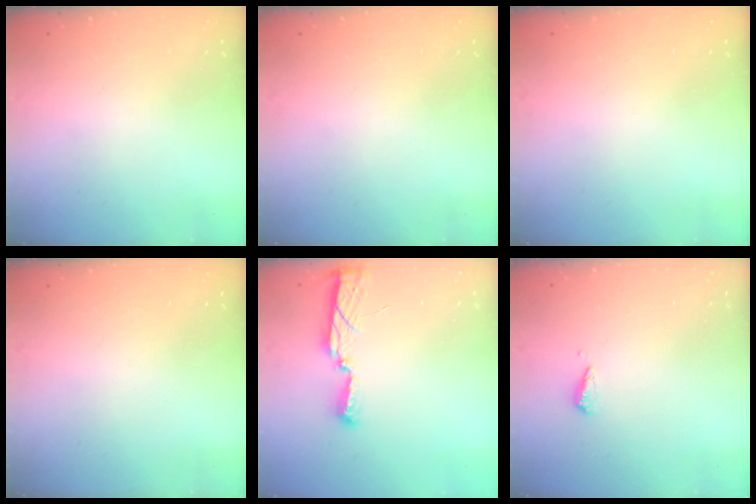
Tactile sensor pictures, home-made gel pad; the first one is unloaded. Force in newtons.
{"total": 0.0}
{"total": 0.0}
{"total": 0.0}
{"total": 8.1, "press": 8.0, "slide": 0.5}
{"total": 3.0, "press": 3.0, "slide": 0.2}